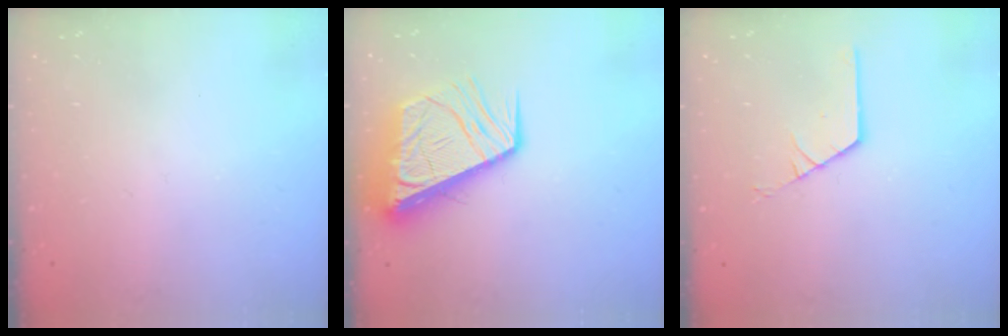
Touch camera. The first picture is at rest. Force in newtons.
{"total": 13.9, "press": 13.8, "slide": 1.7}
{"total": 1.8, "press": 1.8, "slide": 0.2}